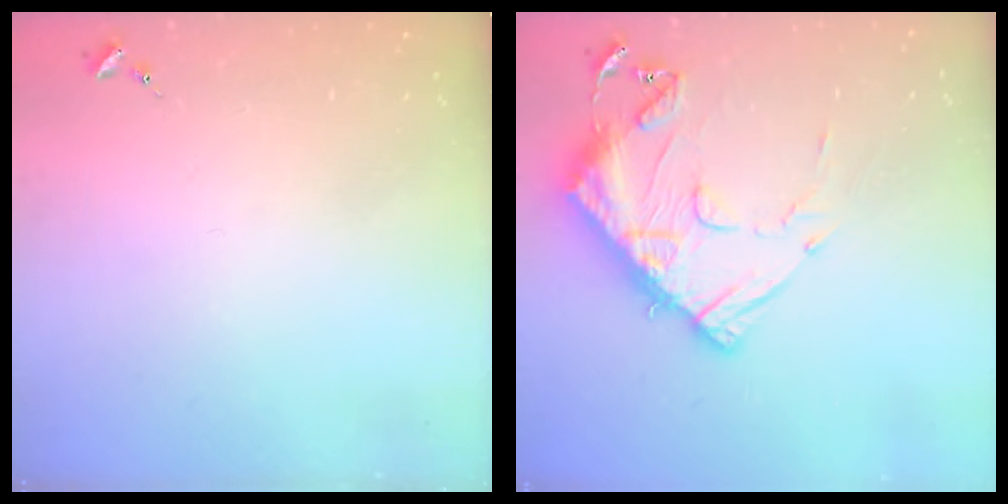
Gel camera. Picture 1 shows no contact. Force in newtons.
{"total": 14.8, "press": 14.7, "slide": 1.5}